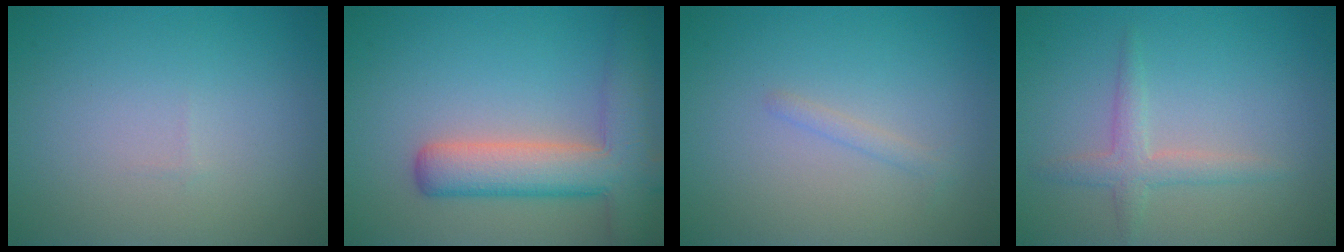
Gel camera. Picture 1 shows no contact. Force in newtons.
{"total": 7.1, "press": 7.1, "slide": 0.4}
{"total": 0.9, "press": 0.9, "slide": 0.1}
{"total": 2.1, "press": 2.1, "slide": 0.0}